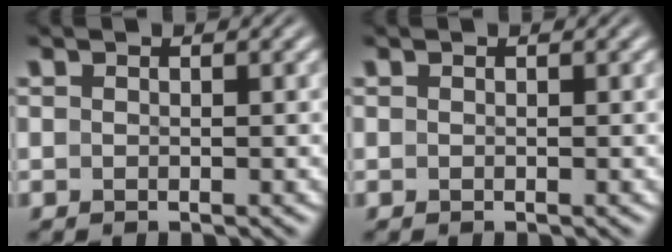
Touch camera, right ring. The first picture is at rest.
{"total": 0.0}